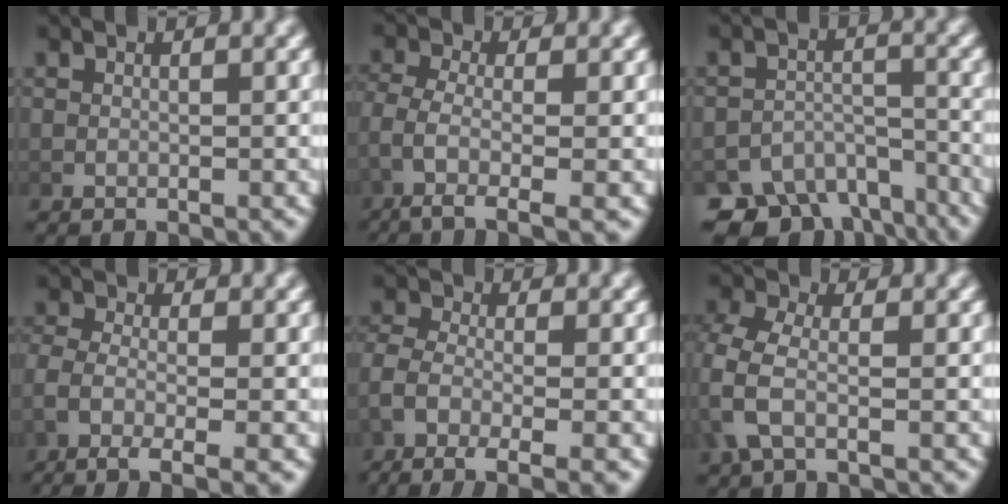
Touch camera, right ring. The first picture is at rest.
{"total": 5.4, "force": [-2.0, 2.1, 4.6], "torque": [-0.106, -0.029, -0.014]}
{"total": 8.3, "force": [-6.2, 4.3, 3.3], "torque": [-0.043, -0.023, -0.102]}
{"total": 6.1, "force": [-2.5, 2.6, 5.0], "torque": [-0.107, -0.029, -0.021]}
{"total": 6.8, "force": [-3.3, 3.2, 4.9], "torque": [-0.101, -0.028, -0.035]}
{"total": 3.0, "force": [0.0, 1.7, 2.5], "torque": [-0.083, -0.015, 0.006]}